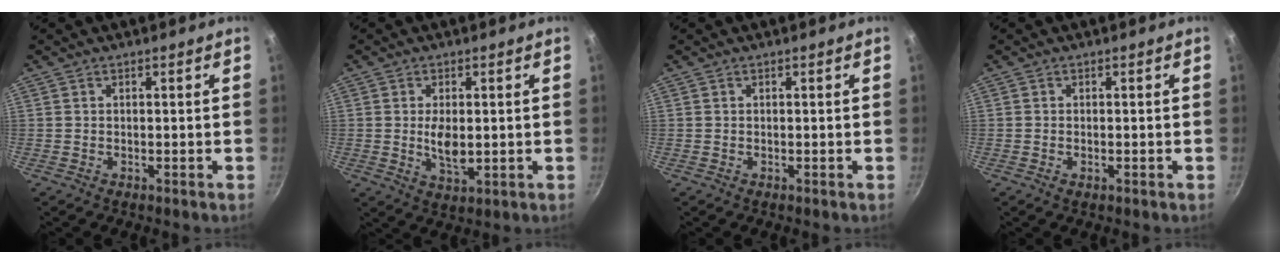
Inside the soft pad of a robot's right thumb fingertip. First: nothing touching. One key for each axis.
{"total": 5.3, "fx": 0.1, "fy": 2.7, "fz": 4.6, "tx": -0.085, "ty": -0.011, "tz": 0.007}
{"total": 0.0}
{"total": 0.9, "fx": -0.3, "fy": 0.4, "fz": 0.8, "tx": -0.014, "ty": 0.000, "tz": -0.006}